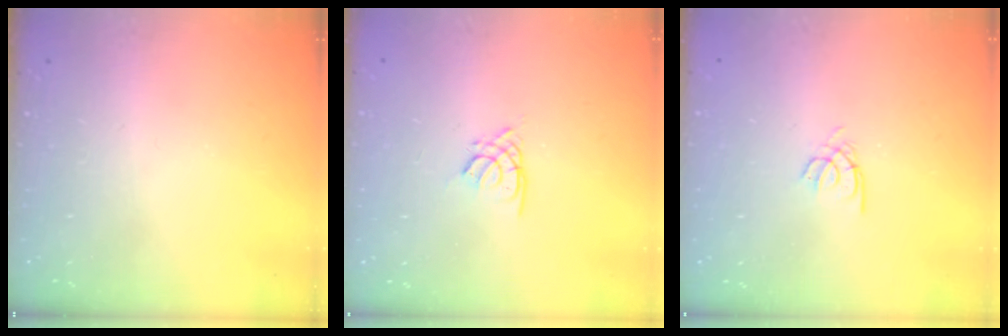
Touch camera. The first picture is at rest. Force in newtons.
{"total": 1.9, "press": 1.8, "slide": 0.5}
{"total": 2.1, "press": 2.1, "slide": 0.2}